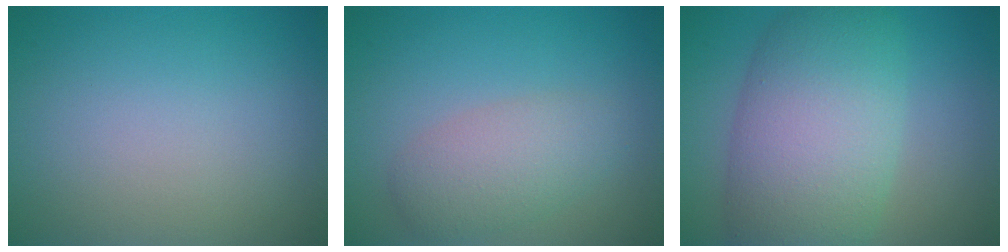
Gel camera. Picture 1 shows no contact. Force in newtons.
{"total": 3.5, "press": 3.5, "slide": 0.1}
{"total": 10.1, "press": 10.1, "slide": 0.7}